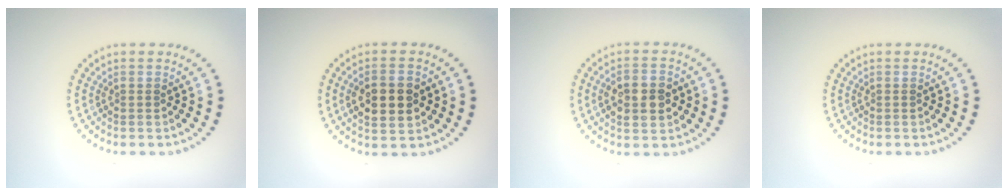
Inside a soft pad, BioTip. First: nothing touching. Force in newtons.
{"total": 4.5, "press": 4.5, "slide": 0.2}
{"total": 4.3, "press": 4.3, "slide": 0.3}
{"total": 0.0}